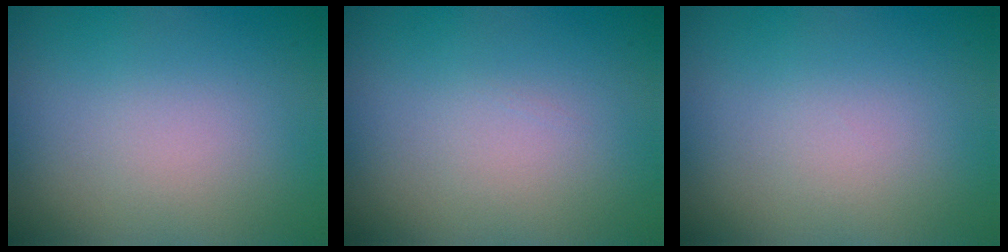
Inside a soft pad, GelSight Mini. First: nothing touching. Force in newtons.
{"total": 0.0}
{"total": 0.0}